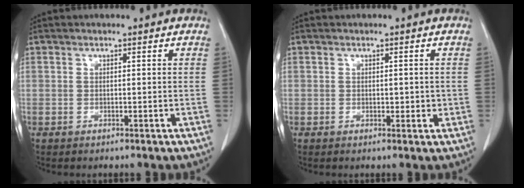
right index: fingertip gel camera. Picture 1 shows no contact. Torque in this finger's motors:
{"motor_torque": [0.04, 0.02, 0.00, 0.01]}